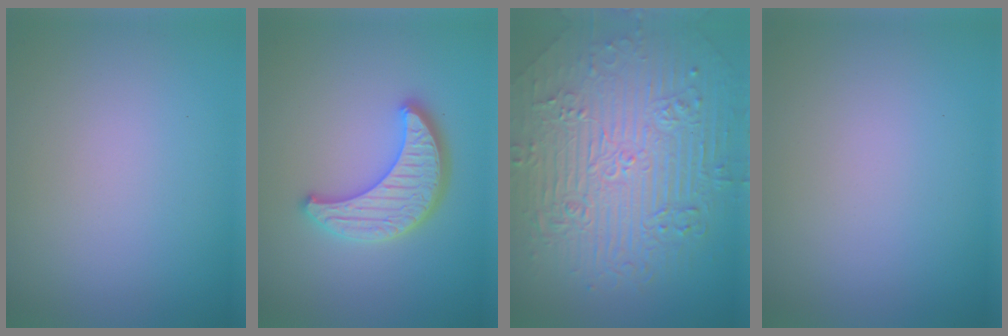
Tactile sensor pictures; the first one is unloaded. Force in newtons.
{"total": 4.2, "press": 3.9, "slide": 1.5}
{"total": 11.2, "press": 7.3, "slide": 8.4}
{"total": 0.0}